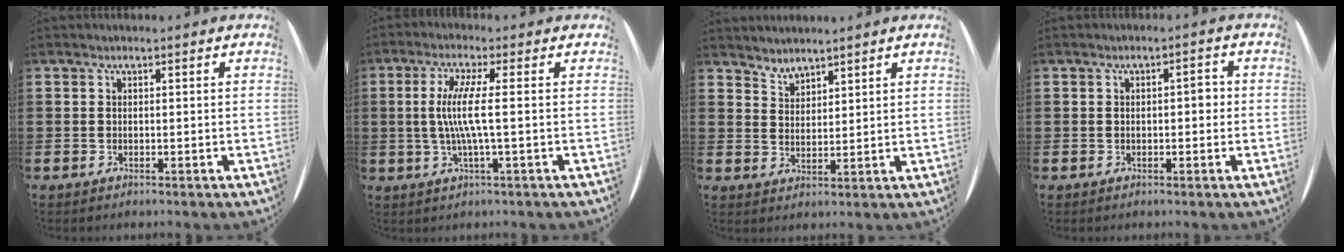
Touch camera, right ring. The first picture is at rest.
{"total": 5.8, "force": [-0.2, 0.1, 5.8], "torque": [-0.123, -0.011, -0.012]}
{"total": 2.7, "force": [2.6, 0.4, -0.4], "torque": [0.000, -0.010, 0.051]}
{"total": 1.9, "force": [-0.1, 0.9, 1.7], "torque": [-0.031, 0.009, -0.006]}